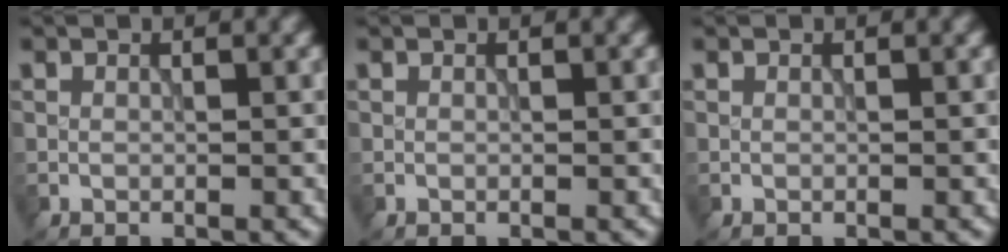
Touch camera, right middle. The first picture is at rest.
{"total": 0.0}
{"total": 0.0}